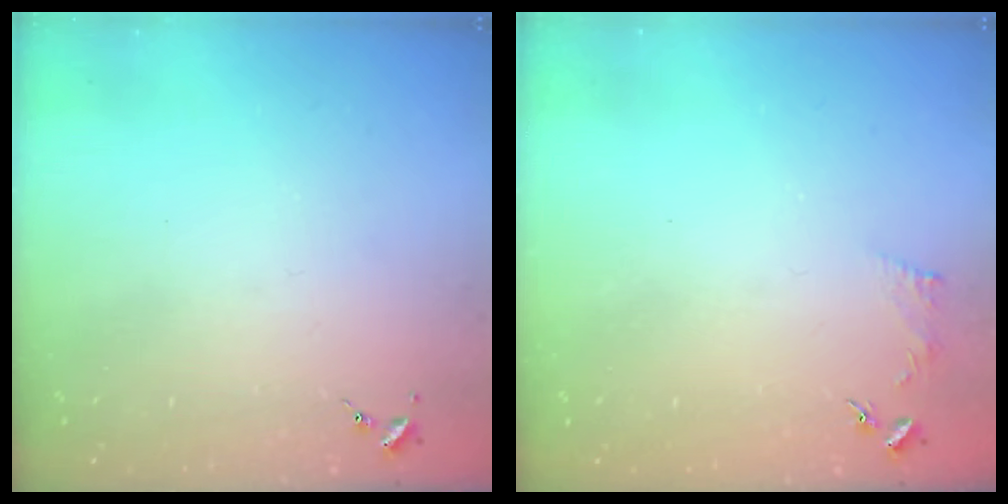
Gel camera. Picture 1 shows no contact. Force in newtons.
{"total": 3.4, "press": 3.3, "slide": 0.5}